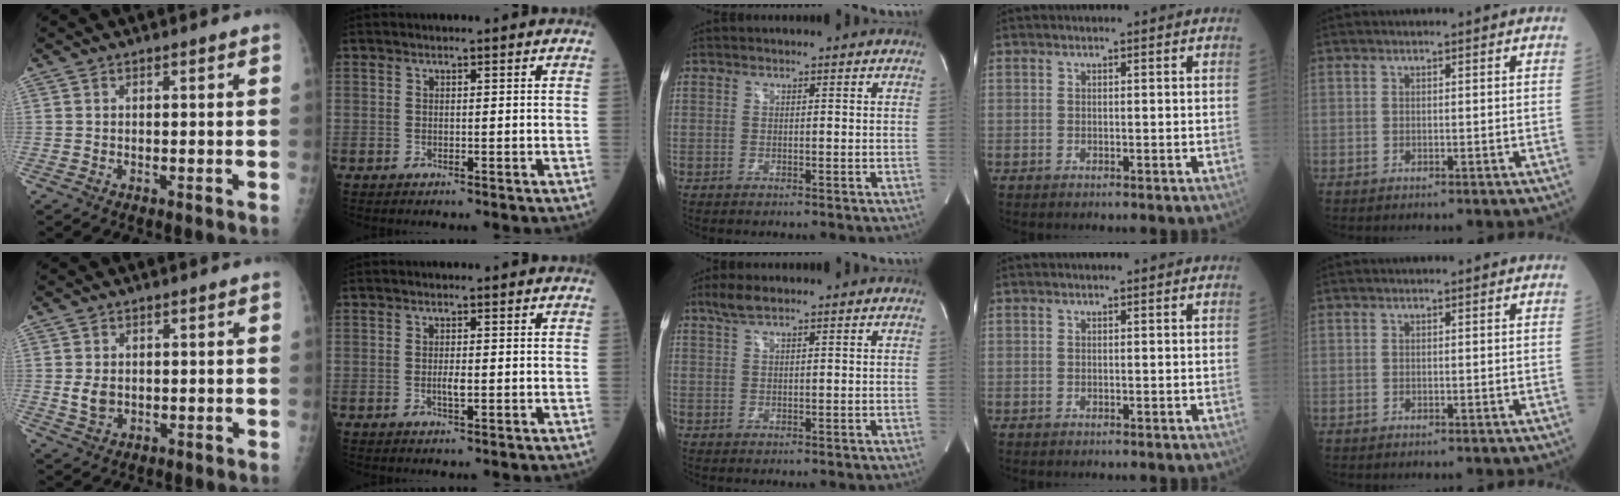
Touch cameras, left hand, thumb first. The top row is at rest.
{"thumb": {"total": 3.3, "force": [0.2, 2.5, 2.1], "torque": [-0.034, -0.006, 0.010]}, "index": {"total": 1.5, "force": [-0.2, 0.3, 1.4], "torque": [-0.029, -0.001, -0.003]}, "middle": {"total": 2.9, "force": [2.2, 0.5, 1.9], "torque": [-0.048, 0.011, 0.045]}}